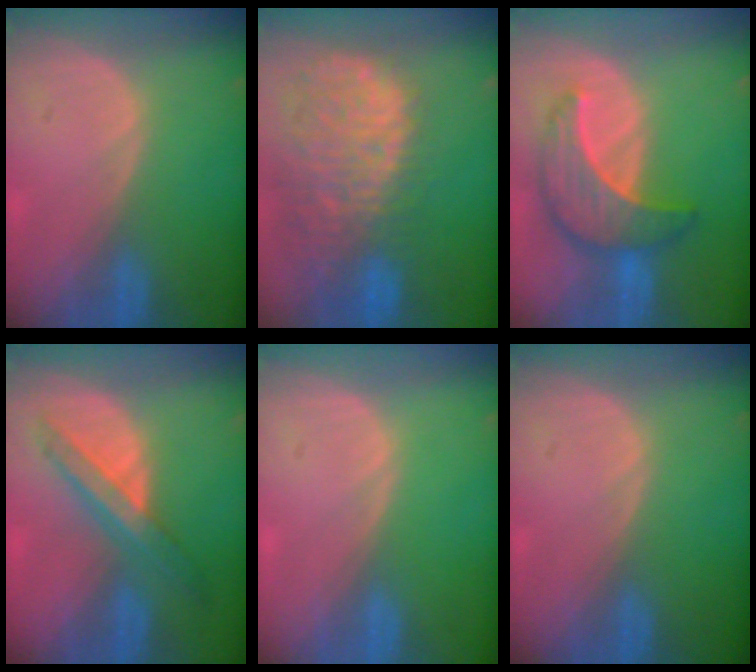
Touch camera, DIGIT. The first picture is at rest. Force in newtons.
{"total": 13.8, "press": 11.3, "slide": 7.9}
{"total": 8.5, "press": 8.4, "slide": 0.5}
{"total": 7.2, "press": 6.2, "slide": 3.7}
{"total": 0.0}
{"total": 0.0}